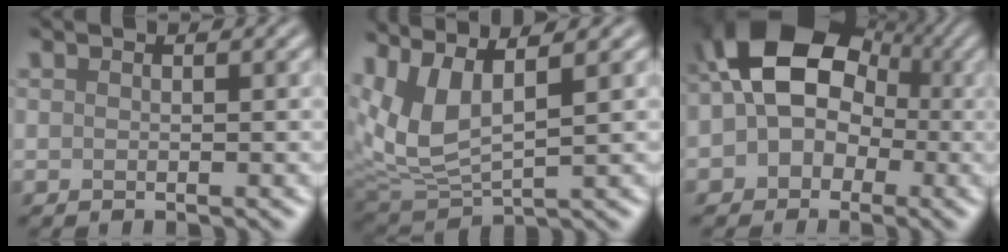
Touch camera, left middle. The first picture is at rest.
{"total": 6.3, "force": [2.7, 2.6, 5.1], "torque": [-0.127, -0.001, 0.057]}
{"total": 12.6, "force": [1.0, 10.1, 7.5], "torque": [-0.101, 0.037, -0.024]}